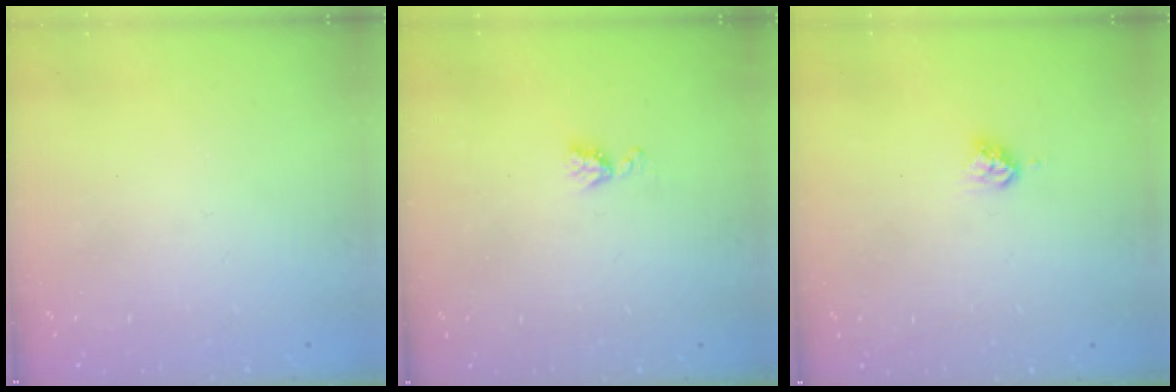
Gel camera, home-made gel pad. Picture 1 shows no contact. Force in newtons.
{"total": 4.5, "press": 4.5, "slide": 0.5}
{"total": 4.4, "press": 4.3, "slide": 0.6}